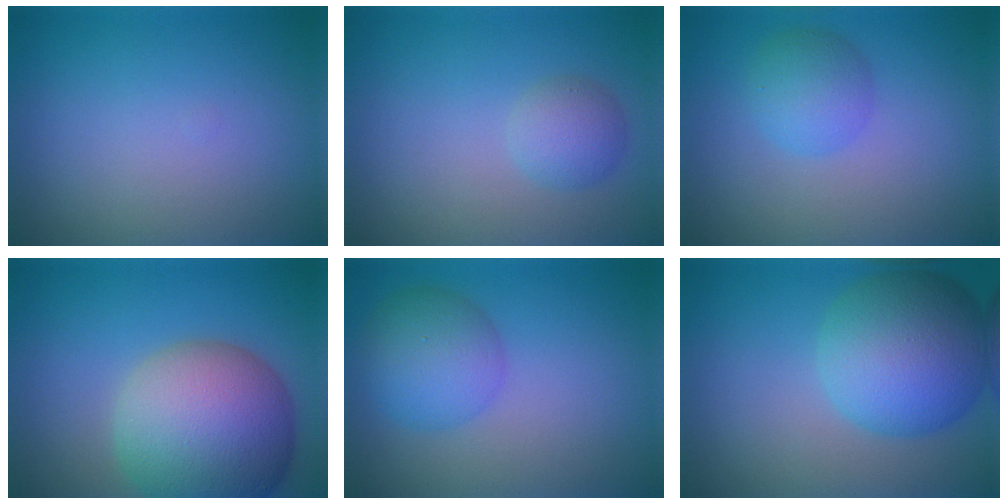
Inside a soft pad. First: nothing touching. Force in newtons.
{"total": 2.2, "press": 2.2, "slide": 0.2}
{"total": 3.0, "press": 2.9, "slide": 0.2}
{"total": 12.3, "press": 12.2, "slide": 1.1}
{"total": 4.7, "press": 4.7, "slide": 0.0}
{"total": 9.6, "press": 9.6, "slide": 0.5}